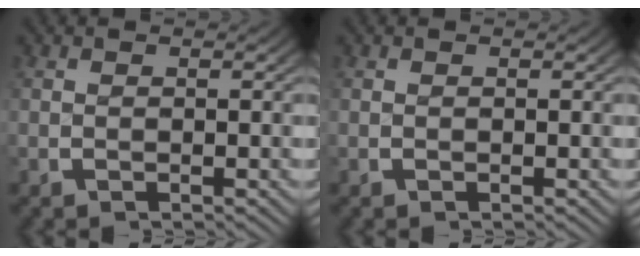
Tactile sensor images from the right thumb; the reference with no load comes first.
{"total": 0.0}